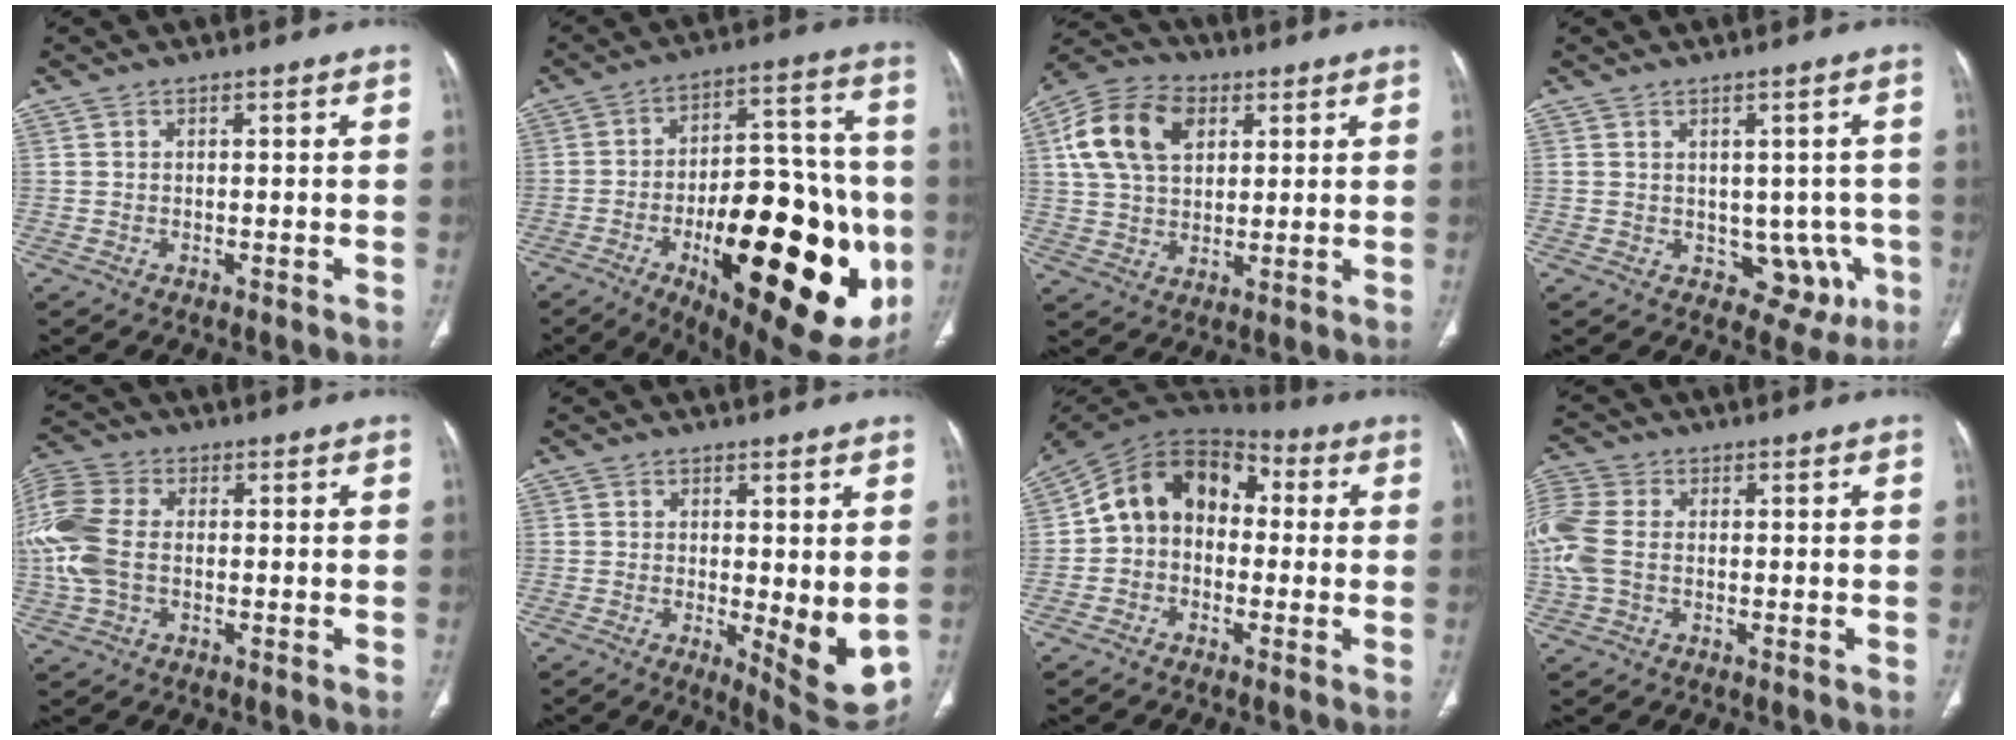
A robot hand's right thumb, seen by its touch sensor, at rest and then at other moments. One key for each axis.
{"total": 35.0, "fx": -9.5, "fy": 14.8, "fz": 30.2, "tx": -0.366, "ty": 0.015, "tz": -0.118}
{"total": 14.2, "fx": 4.5, "fy": 9.5, "fz": 9.5, "tx": -0.166, "ty": 0.009, "tz": 0.081}
{"total": 7.1, "fx": -1.2, "fy": 5.4, "fz": 4.4, "tx": -0.010, "ty": -0.001, "tz": 0.000}
{"total": 12.5, "fx": -0.4, "fy": 8.2, "fz": 9.4, "tx": -0.242, "ty": 0.022, "tz": -0.008}
{"total": 9.2, "fx": -1.0, "fy": 3.0, "fz": 8.6, "tx": -0.109, "ty": -0.026, "tz": -0.007}
{"total": 13.3, "fx": 0.3, "fy": 10.3, "fz": 8.4, "tx": -0.111, "ty": 0.049, "tz": -0.012}
{"total": 9.3, "fx": -0.3, "fy": 6.4, "fz": 6.8, "tx": -0.188, "ty": 0.018, "tz": -0.009}